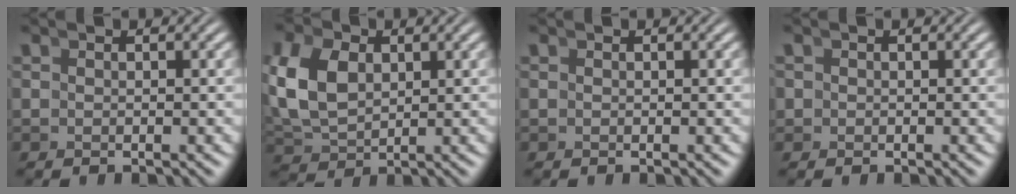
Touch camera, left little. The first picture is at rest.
{"total": 6.0, "force": [0.8, 4.6, 3.8], "torque": [-0.100, -0.008, 0.026]}
{"total": 0.0}
{"total": 1.3, "force": [-0.3, 1.2, 0.1], "torque": [0.001, -0.002, -0.007]}